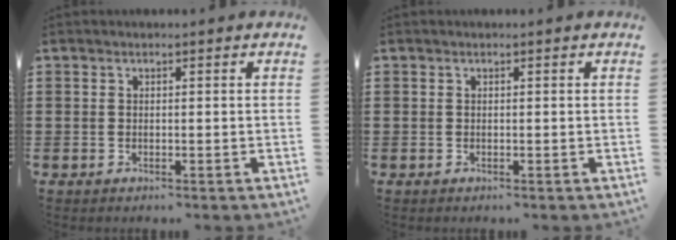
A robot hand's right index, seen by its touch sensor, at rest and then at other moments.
{"total": 0.0}